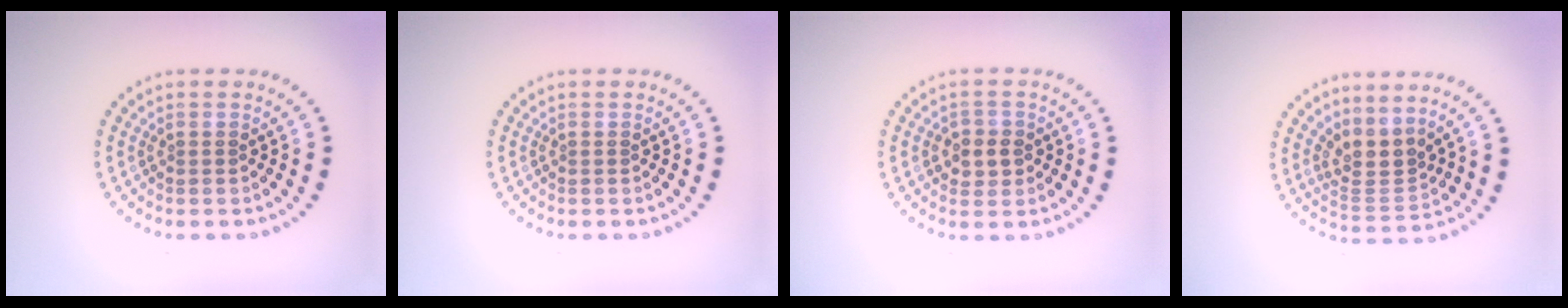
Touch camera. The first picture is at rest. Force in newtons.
{"total": 0.0}
{"total": 2.1, "press": 2.0, "slide": 0.5}
{"total": 3.0, "press": 2.1, "slide": 2.1}